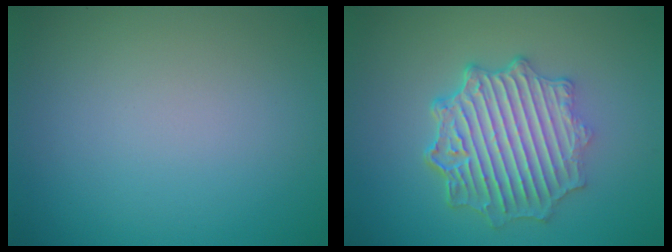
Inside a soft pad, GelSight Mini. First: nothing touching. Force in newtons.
{"total": 6.6, "press": 5.2, "slide": 4.0}